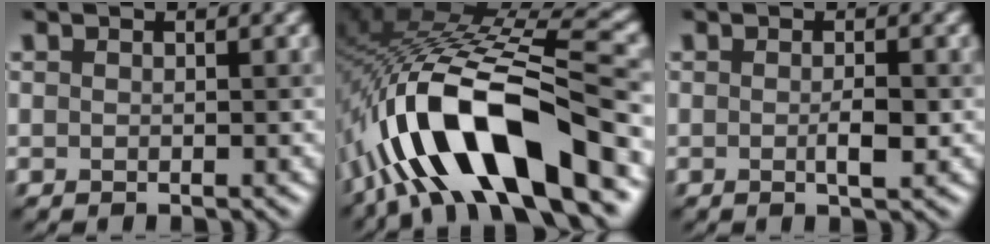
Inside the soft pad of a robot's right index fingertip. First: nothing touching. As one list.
[{"total": 13.7, "force": [-5.7, 4.5, 11.6], "torque": [-0.209, 0.012, -0.096]}, {"total": 1.7, "force": [-0.1, 0.4, 1.7], "torque": [-0.031, -0.003, -0.004]}]